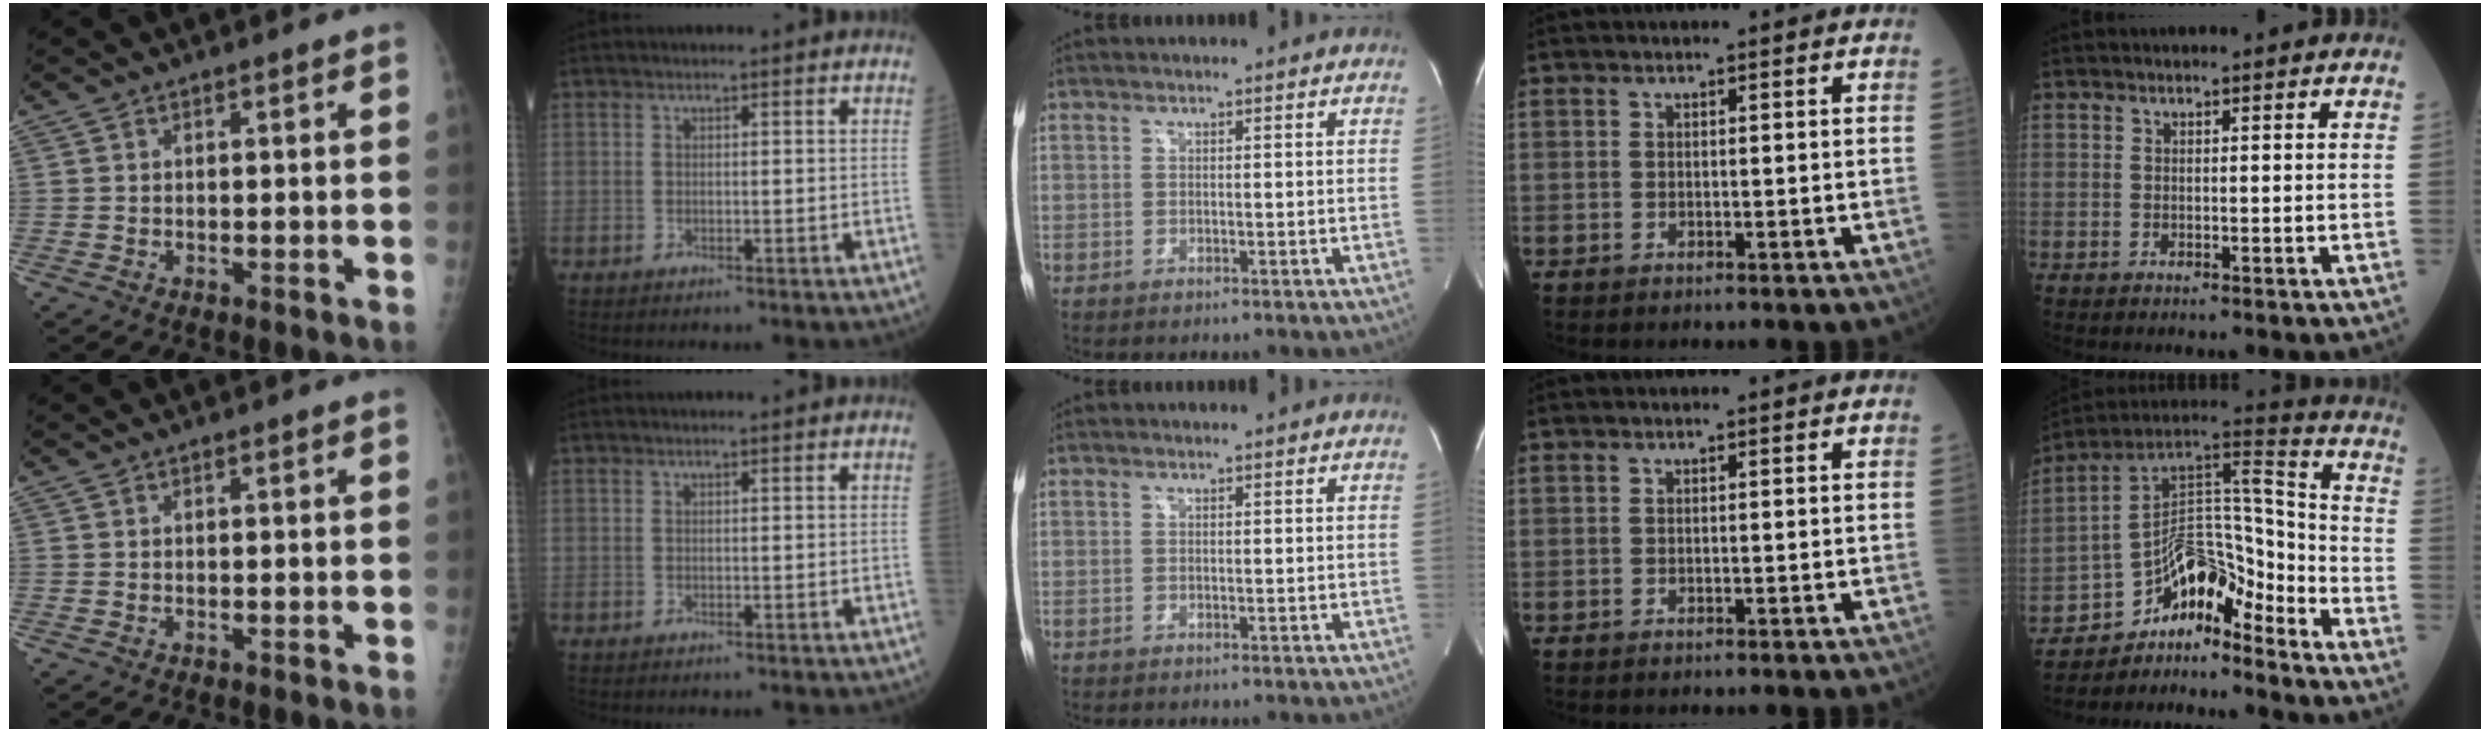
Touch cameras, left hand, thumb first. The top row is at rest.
{"little": {"total": 9.2, "force": [-8.2, 2.6, 3.3], "torque": [-0.055, 0.060, -0.146]}}